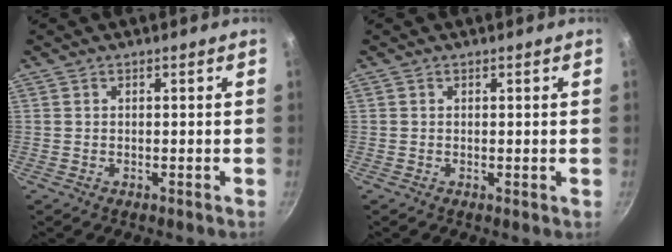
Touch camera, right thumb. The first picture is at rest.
{"total": 0.0}